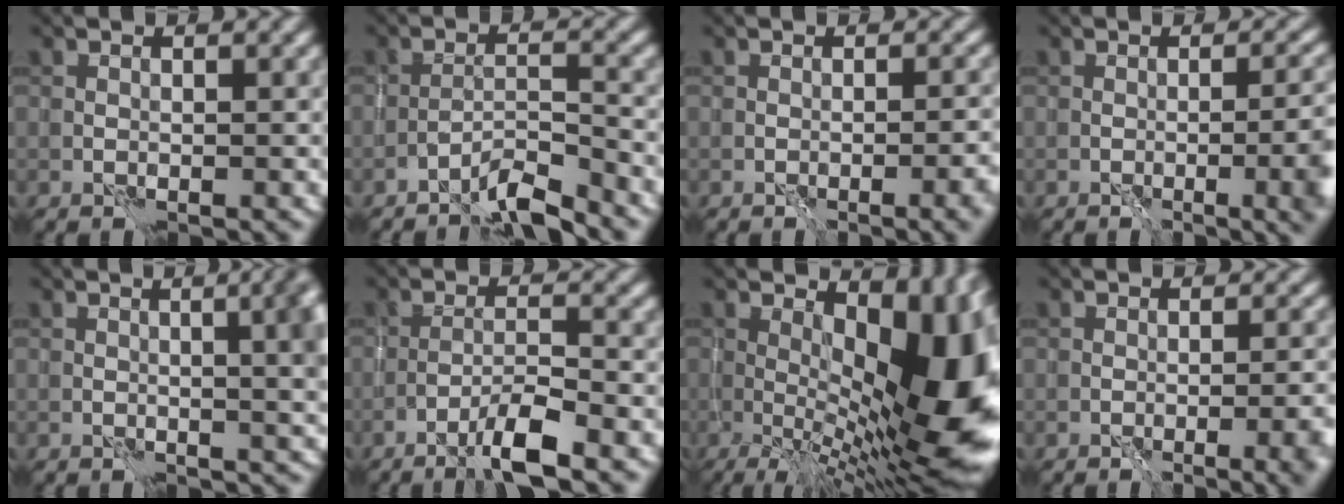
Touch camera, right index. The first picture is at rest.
{"total": 3.6, "force": [-3.1, 0.2, 1.8], "torque": [-0.030, 0.009, -0.065]}
{"total": 4.5, "force": [-1.8, 1.4, 3.8], "torque": [-0.041, 0.003, -0.020]}
{"total": 7.4, "force": [-1.5, 2.8, 6.6], "torque": [-0.067, -0.003, -0.012]}
{"total": 7.5, "force": [0.9, 3.0, 6.9], "torque": [-0.051, 0.016, 0.006]}
{"total": 4.1, "force": [-2.8, 0.3, 3.0], "torque": [-0.056, 0.009, -0.059]}
{"total": 15.3, "force": [1.2, 7.0, 13.6], "torque": [-0.155, 0.005, 0.021]}
{"total": 5.7, "force": [-2.4, 1.9, 4.8], "torque": [-0.045, 0.003, -0.024]}